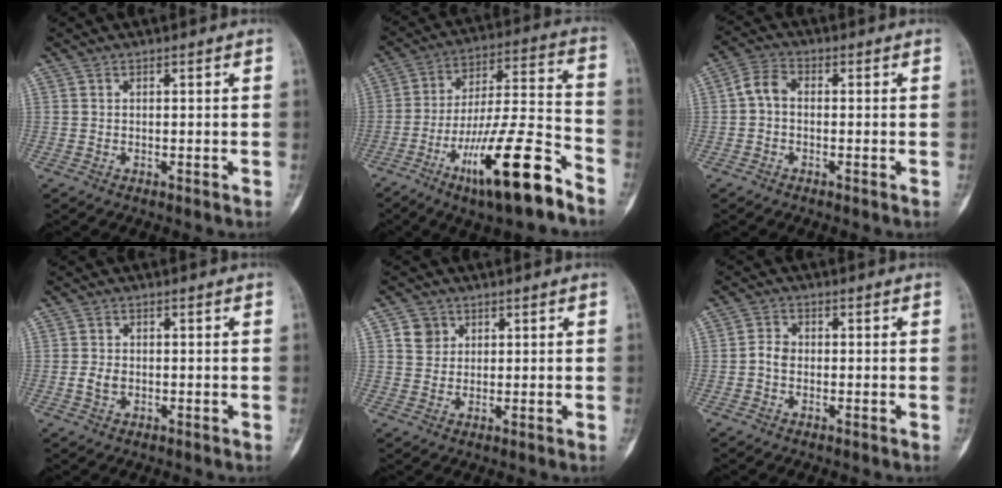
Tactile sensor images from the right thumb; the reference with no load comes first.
{"total": 20.3, "force": [-11.6, 4.0, 16.1], "torque": [-0.293, 0.062, -0.194]}
{"total": 4.2, "force": [-0.3, 2.8, 3.2], "torque": [-0.058, 0.014, -0.017]}
{"total": 2.4, "force": [-0.5, 1.7, 1.6], "torque": [-0.030, 0.004, -0.008]}
{"total": 3.6, "force": [1.6, 3.1, 0.8], "torque": [0.007, -0.004, 0.026]}
{"total": 2.6, "force": [-0.5, 2.0, 1.6], "torque": [-0.024, 0.010, -0.016]}